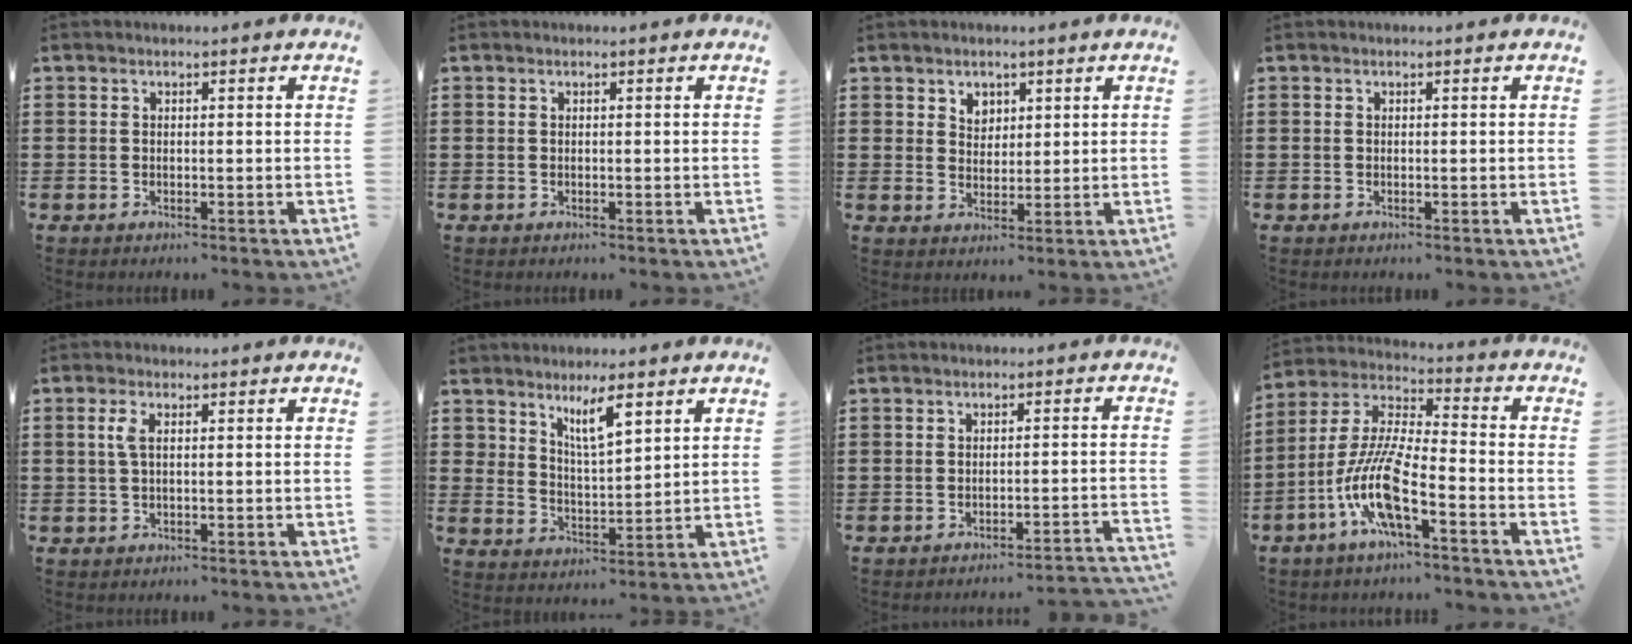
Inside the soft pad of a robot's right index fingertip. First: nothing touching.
{"total": 0.0}
{"total": 2.7, "force": [1.7, 2.1, 0.3], "torque": [-0.016, 0.011, 0.032]}
{"total": 0.0}
{"total": 2.2, "force": [0.4, 0.8, 2.1], "torque": [-0.050, 0.003, 0.001]}
{"total": 5.9, "force": [4.2, 1.5, 3.8], "torque": [-0.078, -0.005, 0.073]}
{"total": 2.3, "force": [-2.1, -0.3, 0.9], "torque": [-0.018, -0.003, -0.046]}
{"total": 11.2, "force": [-5.9, 1.7, 9.3], "torque": [-0.220, -0.020, -0.120]}